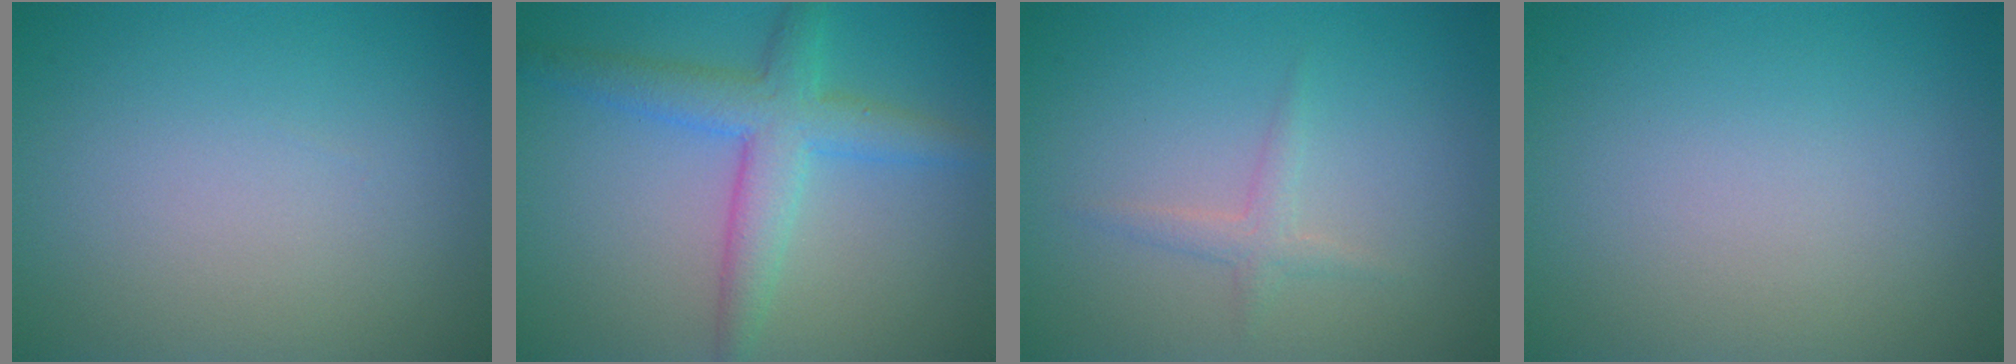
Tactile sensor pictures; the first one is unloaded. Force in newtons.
{"total": 4.7, "press": 4.7, "slide": 0.3}
{"total": 1.3, "press": 1.3, "slide": 0.0}
{"total": 0.0}